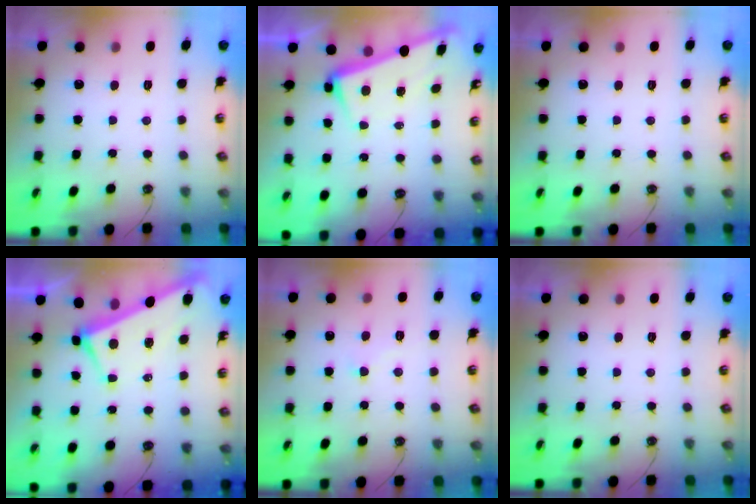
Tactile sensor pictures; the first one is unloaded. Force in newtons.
{"total": 3.0, "press": 2.9, "slide": 0.9}
{"total": 0.0}
{"total": 2.5, "press": 2.4, "slide": 0.8}
{"total": 2.5, "press": 2.4, "slide": 0.7}
{"total": 0.0}